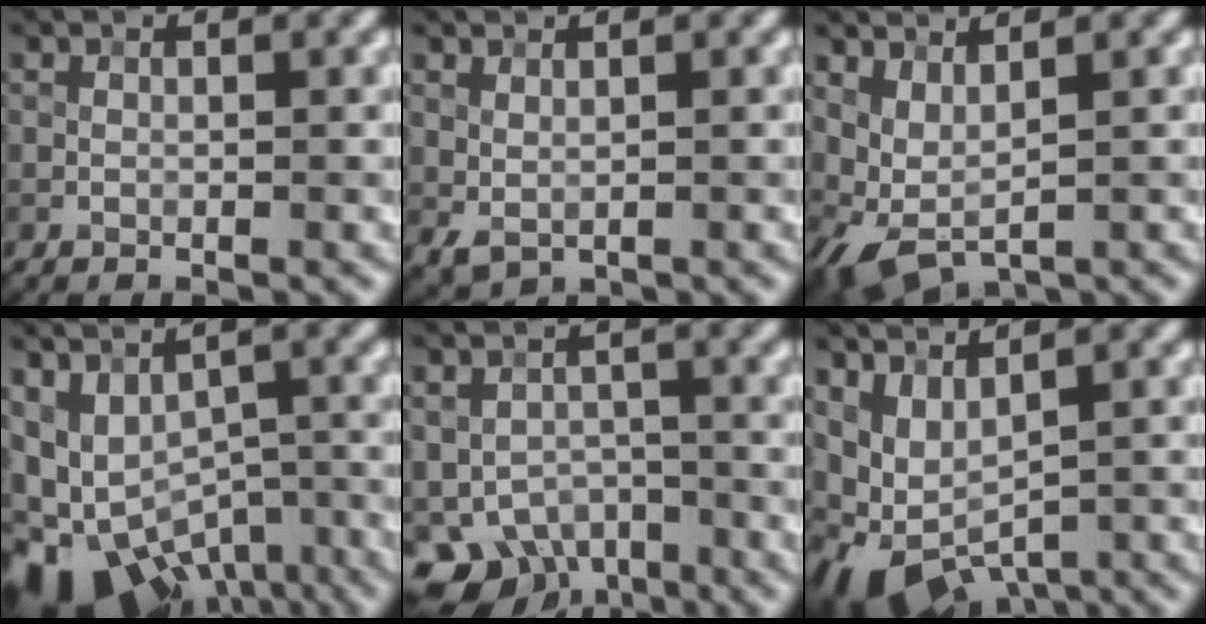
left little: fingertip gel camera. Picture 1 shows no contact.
{"total": 1.1, "force": [0.6, 0.6, 0.7], "torque": [-0.017, -0.004, 0.018]}
{"total": 3.3, "force": [1.1, 1.3, 2.8], "torque": [-0.071, -0.007, 0.027]}
{"total": 11.9, "force": [-5.8, 7.2, 7.6], "torque": [-0.117, -0.010, -0.064]}
{"total": 6.5, "force": [-4.2, 4.1, 3.0], "torque": [-0.037, -0.020, -0.067]}
{"total": 6.7, "force": [-1.3, 3.9, 5.3], "torque": [-0.114, -0.019, -0.010]}